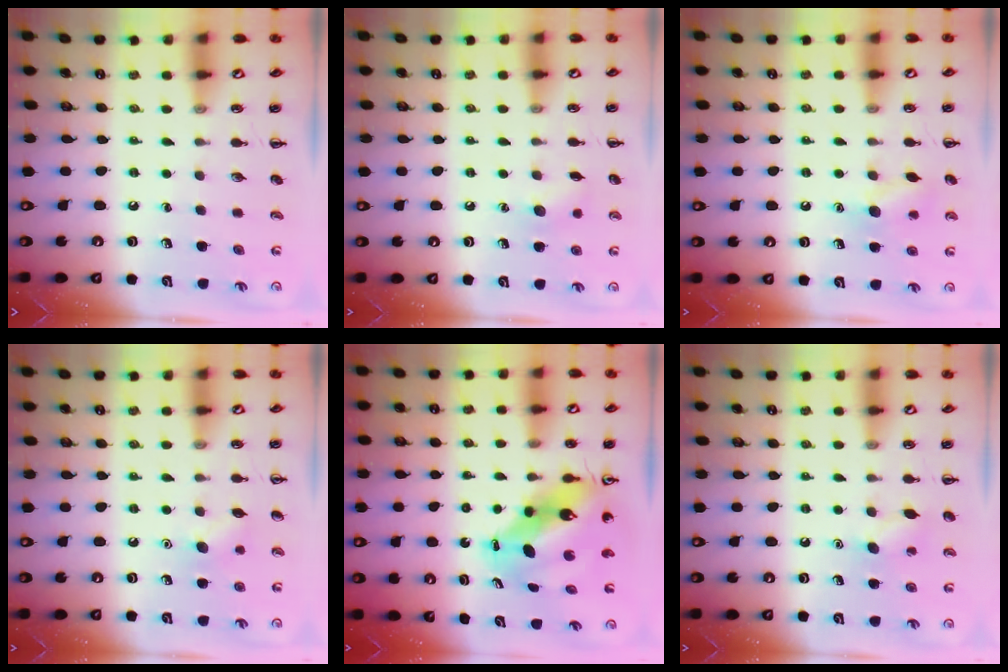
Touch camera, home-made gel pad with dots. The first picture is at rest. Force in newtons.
{"total": 6.6, "press": 6.3, "slide": 1.7}
{"total": 8.6, "press": 8.5, "slide": 1.4}
{"total": 6.1, "press": 5.9, "slide": 1.6}
{"total": 9.6, "press": 9.2, "slide": 2.8}
{"total": 7.2, "press": 7.0, "slide": 1.9}